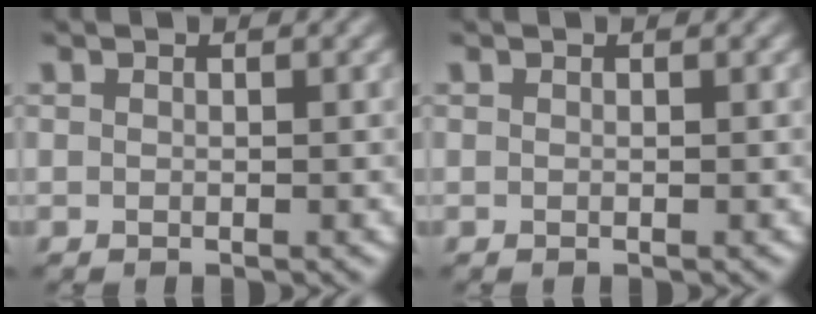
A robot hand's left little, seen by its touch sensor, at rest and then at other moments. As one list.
[{"total": 0.0}]